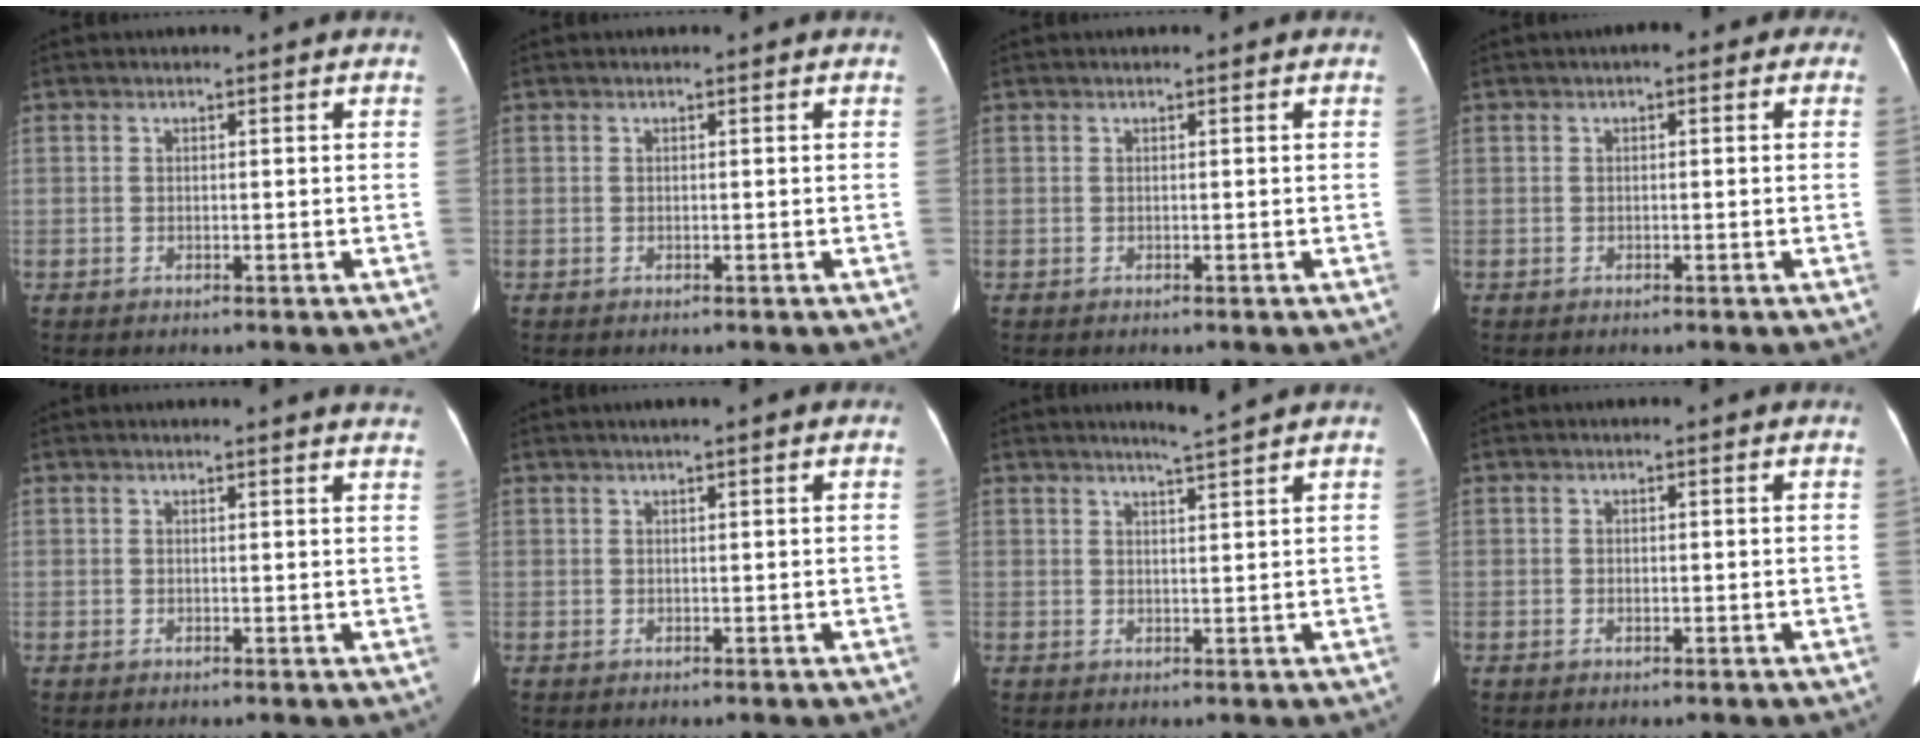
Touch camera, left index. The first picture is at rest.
{"total": 0.0}
{"total": 0.0}
{"total": 2.1, "force": [0.4, 1.3, 1.6], "torque": [-0.015, 0.013, -0.008]}
{"total": 6.7, "force": [6.6, 0.4, 1.5], "torque": [-0.007, -0.011, 0.042]}
{"total": 2.1, "force": [1.2, 0.2, 1.6], "torque": [-0.029, 0.016, 0.017]}
{"total": 2.4, "force": [2.1, -0.9, 0.6], "torque": [-0.014, -0.008, 0.041]}
{"total": 0.6, "force": [-0.2, 0.3, 0.5], "torque": [-0.013, -0.001, -0.001]}